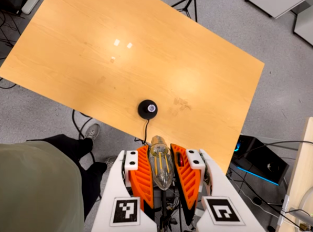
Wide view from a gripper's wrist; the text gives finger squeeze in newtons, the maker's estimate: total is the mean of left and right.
{"total": 21.6, "left": 23.4, "right": 19.8}